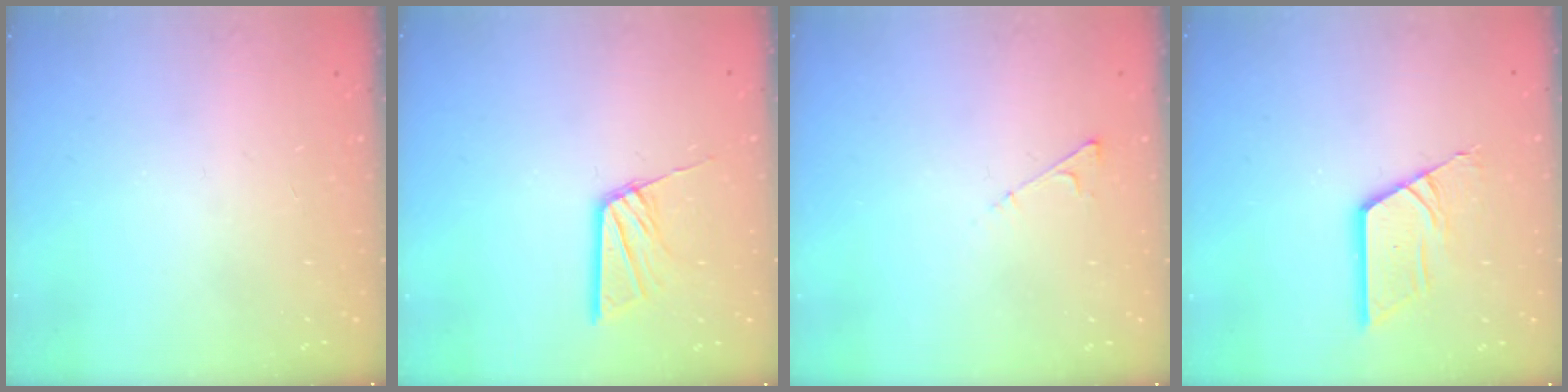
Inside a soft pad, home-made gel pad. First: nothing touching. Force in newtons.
{"total": 10.9, "press": 10.9, "slide": 1.0}
{"total": 3.7, "press": 3.7, "slide": 0.4}
{"total": 10.5, "press": 10.5, "slide": 1.0}